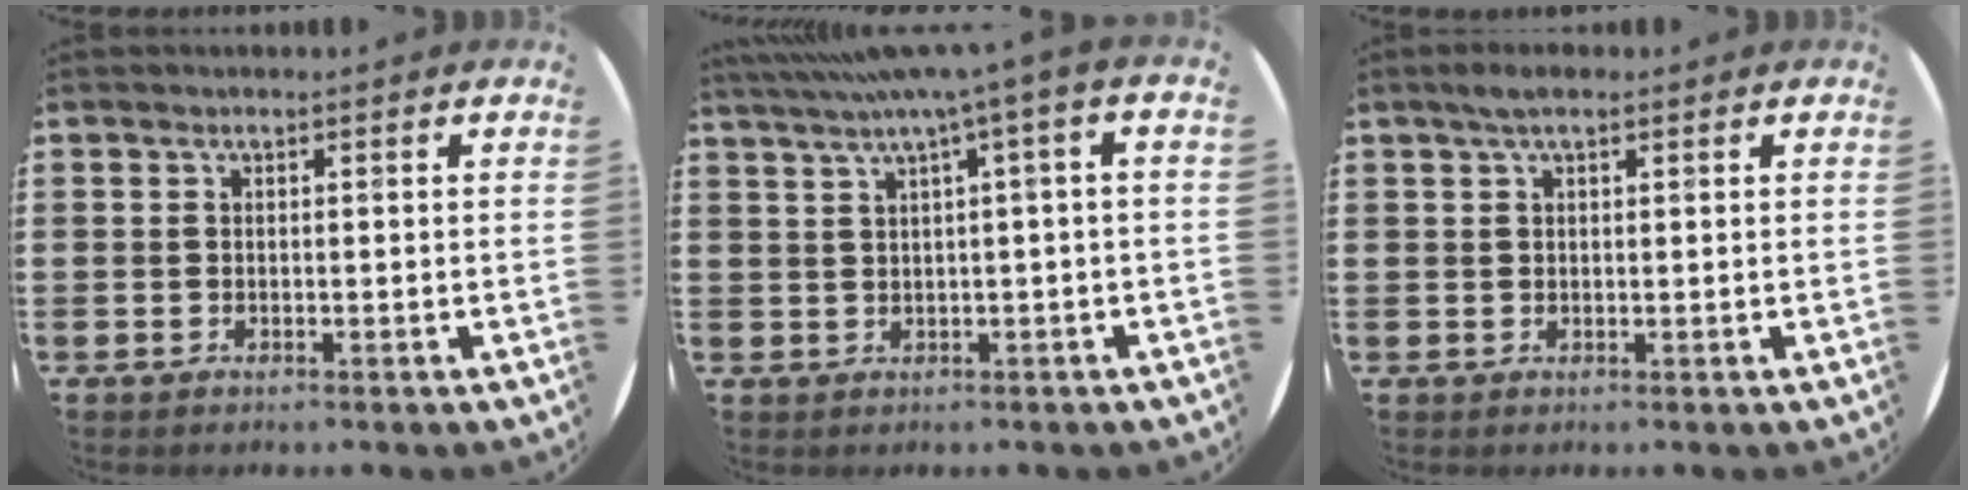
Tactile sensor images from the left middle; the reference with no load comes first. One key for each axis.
{"total": 4.4, "fx": 1.4, "fy": -0.3, "fz": 4.1, "tx": -0.080, "ty": -0.004, "tz": 0.019}
{"total": 1.9, "fx": 1.2, "fy": 0.5, "fz": 1.4, "tx": -0.027, "ty": 0.008, "tz": 0.019}